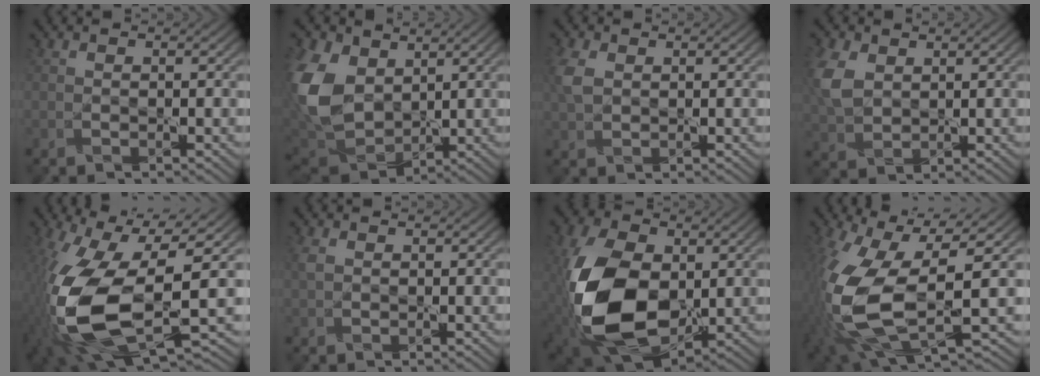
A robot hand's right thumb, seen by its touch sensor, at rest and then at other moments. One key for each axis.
{"total": 14.1, "fx": 3.5, "fy": 9.9, "fz": 9.5, "tx": -0.280, "ty": 0.012, "tz": 0.063}
{"total": 3.6, "fx": 1.0, "fy": 2.5, "fz": 2.5, "tx": -0.074, "ty": 0.007, "tz": 0.018}
{"total": 6.5, "fx": 2.0, "fy": 4.5, "fz": 4.2, "tx": -0.133, "ty": 0.009, "tz": 0.043}
{"total": 17.7, "fx": -3.1, "fy": 8.3, "fz": 15.3, "tx": -0.355, "ty": -0.047, "tz": -0.039}
{"total": 1.3, "fx": 0.4, "fy": 0.8, "fz": 0.9, "tx": -0.026, "ty": 0.004, "tz": 0.009}
{"total": 15.7, "fx": -0.8, "fy": 10.3, "fz": 11.9, "tx": -0.281, "ty": -0.017, "tz": -0.013}
{"total": 16.0, "fx": -1.4, "fy": 7.8, "fz": 13.9, "tx": -0.344, "ty": -0.054, "tz": -0.002}